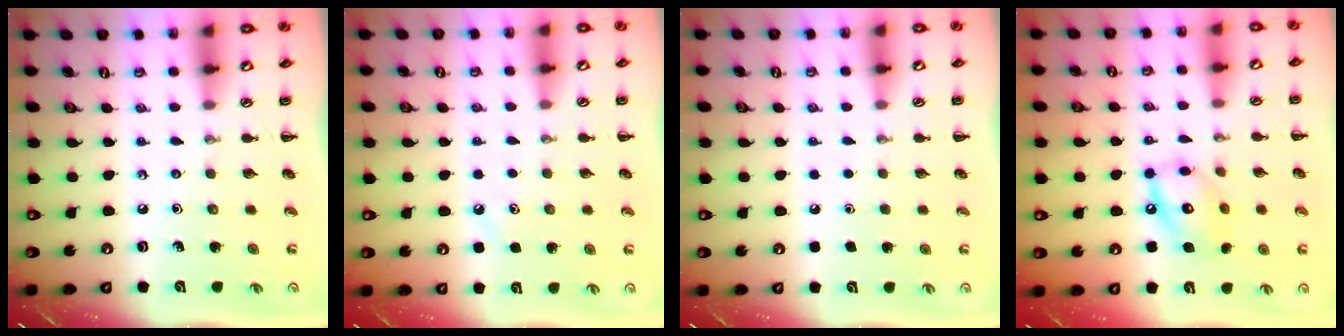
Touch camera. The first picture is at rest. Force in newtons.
{"total": 3.2, "press": 3.1, "slide": 1.0}
{"total": 1.7, "press": 1.7, "slide": 0.1}
{"total": 12.1, "press": 12.0, "slide": 1.4}